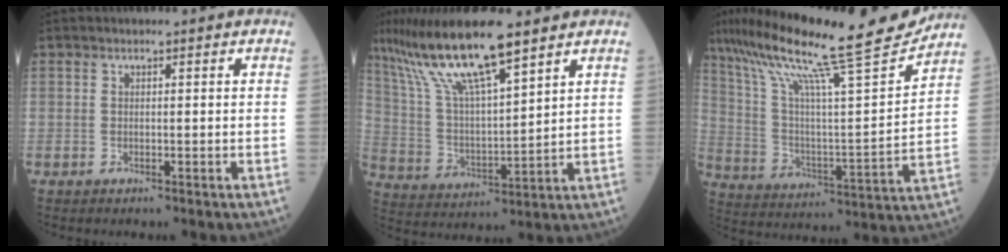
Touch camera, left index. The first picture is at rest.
{"total": 14.9, "force": [11.0, 1.4, 10.0], "torque": [-0.203, 0.010, 0.210]}
{"total": 23.5, "force": [19.4, 0.3, 13.2], "torque": [-0.236, -0.004, 0.312]}